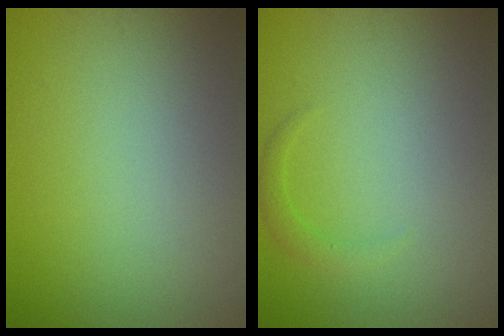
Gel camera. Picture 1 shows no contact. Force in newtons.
{"total": 1.1, "press": 1.1, "slide": 0.1}